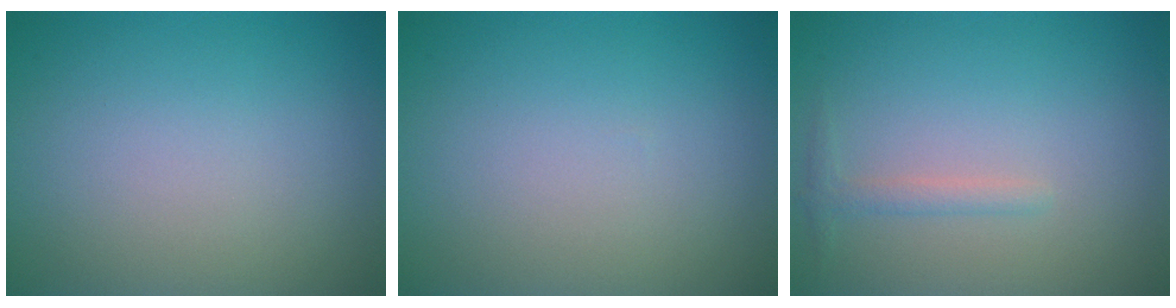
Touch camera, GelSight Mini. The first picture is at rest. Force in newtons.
{"total": 0.0}
{"total": 1.2, "press": 1.2, "slide": 0.0}